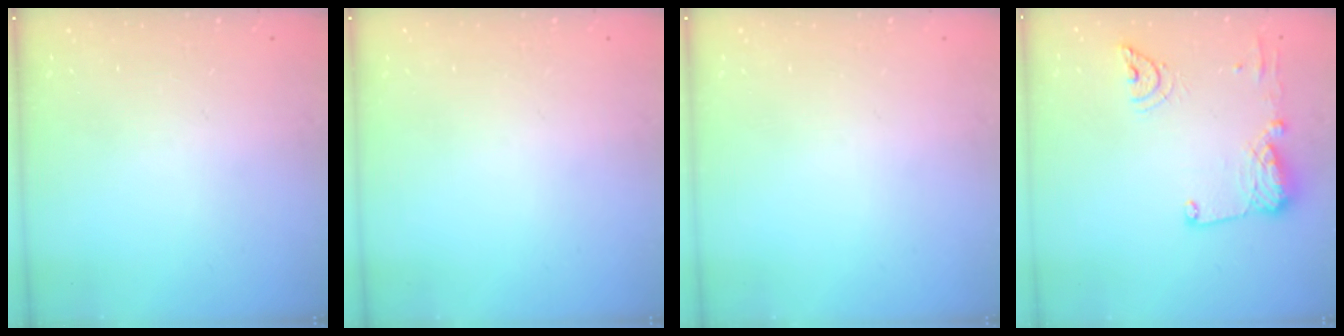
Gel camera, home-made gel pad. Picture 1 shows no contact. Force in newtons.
{"total": 0.0}
{"total": 0.0}
{"total": 14.2, "press": 14.0, "slide": 1.8}